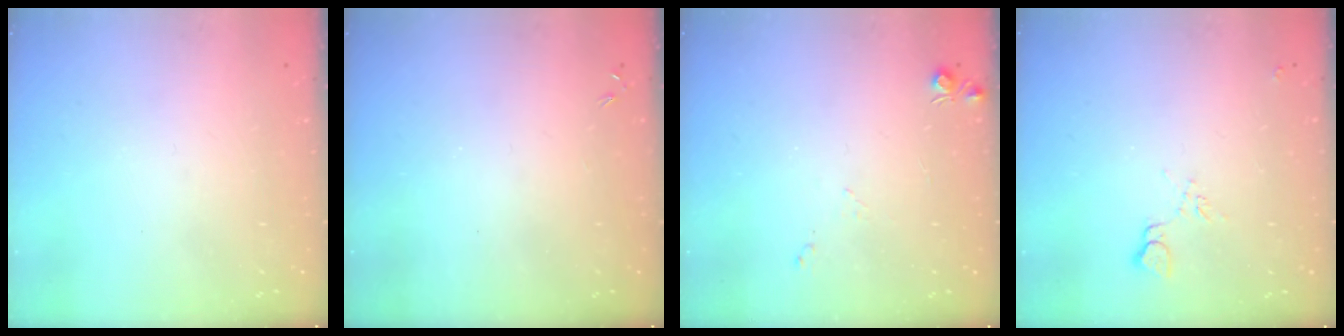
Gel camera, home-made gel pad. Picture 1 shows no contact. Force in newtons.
{"total": 0.0}
{"total": 5.7, "press": 5.6, "slide": 0.8}
{"total": 7.0, "press": 7.0, "slide": 0.6}